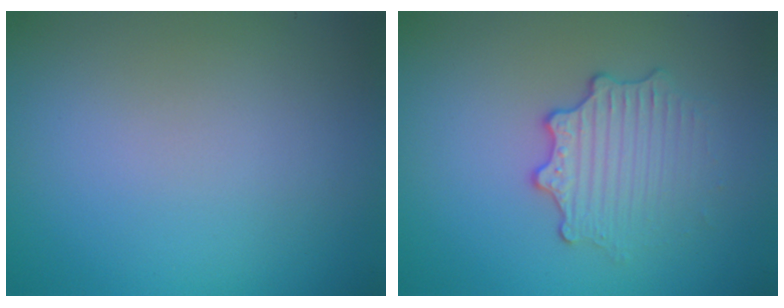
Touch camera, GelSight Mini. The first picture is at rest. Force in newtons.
{"total": 3.0, "press": 2.6, "slide": 1.5}